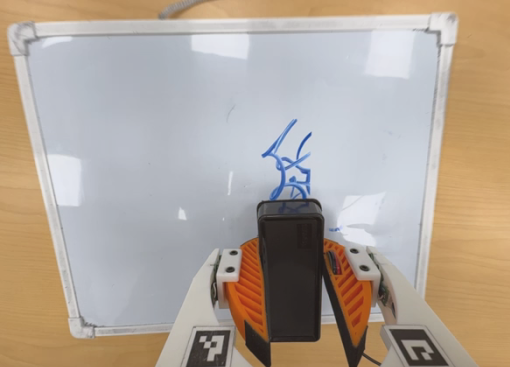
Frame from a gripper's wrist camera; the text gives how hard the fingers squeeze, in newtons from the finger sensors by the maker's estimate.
{"total": 10.1, "left": 9.9, "right": 10.2}